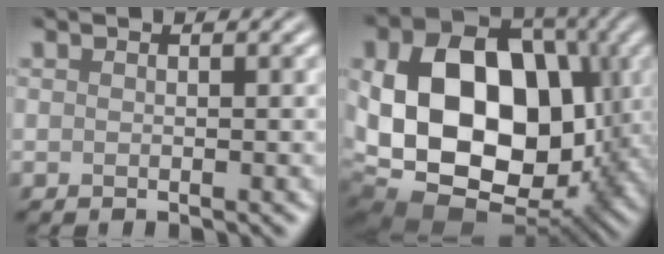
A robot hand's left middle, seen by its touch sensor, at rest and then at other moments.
{"total": 18.7, "force": [-0.8, 13.3, 13.2], "torque": [-0.256, -0.027, 0.002]}